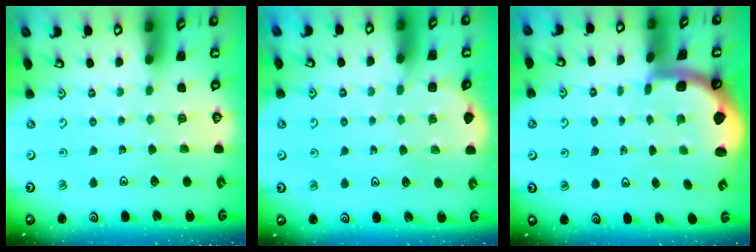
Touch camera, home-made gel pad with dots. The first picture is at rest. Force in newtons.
{"total": 2.2, "press": 2.2, "slide": 0.3}
{"total": 1.5, "press": 1.5, "slide": 0.3}